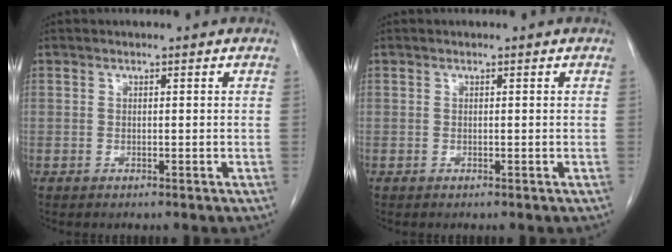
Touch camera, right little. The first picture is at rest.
{"total": 0.0}